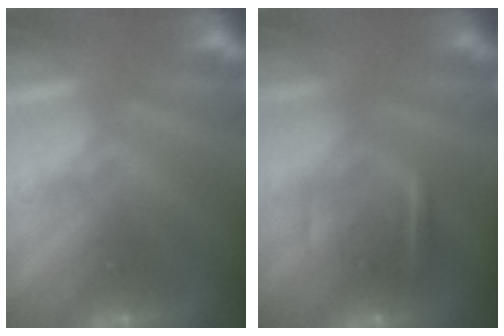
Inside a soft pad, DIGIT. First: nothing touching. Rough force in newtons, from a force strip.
{"total": 6.4}